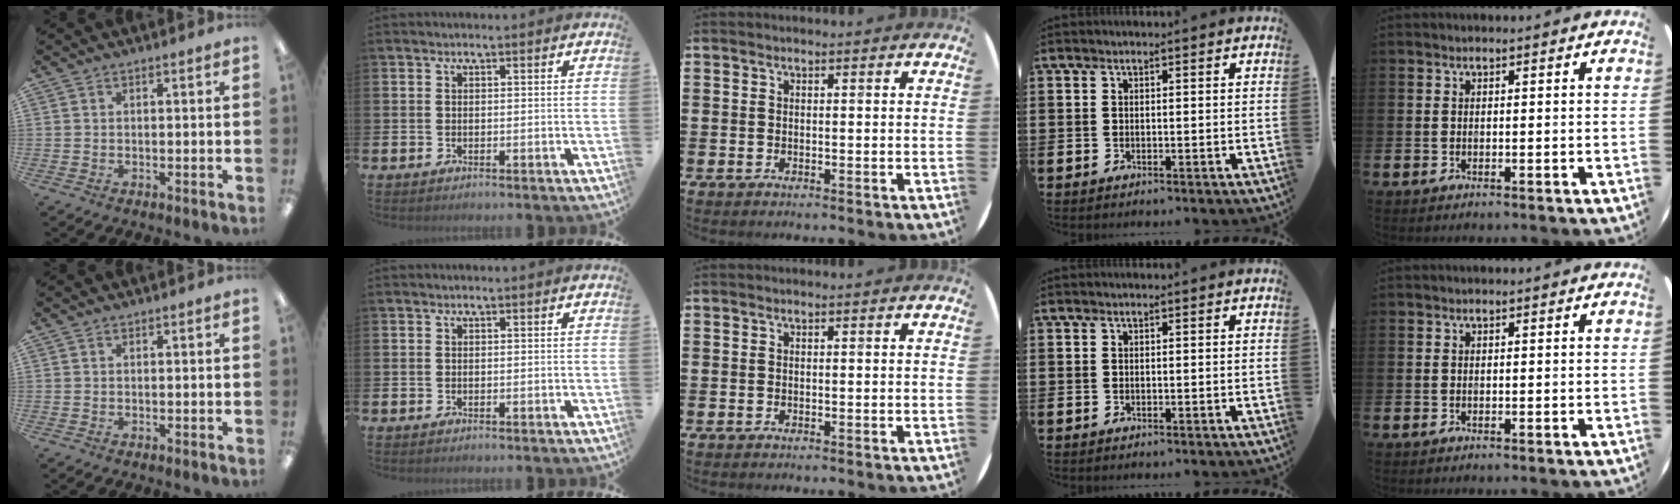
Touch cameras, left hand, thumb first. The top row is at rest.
{}